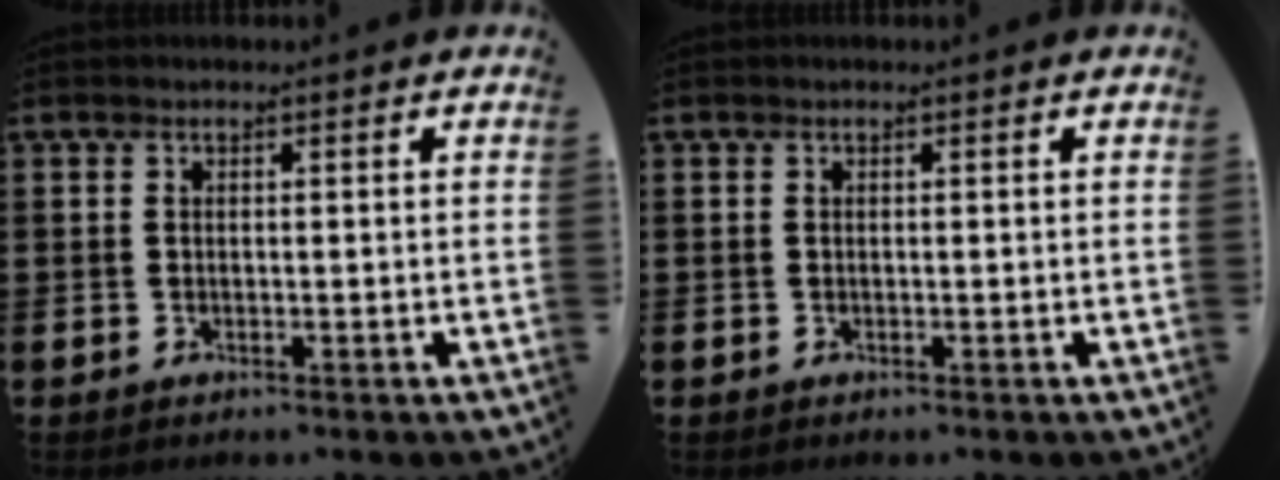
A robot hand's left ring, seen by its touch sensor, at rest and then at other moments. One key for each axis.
{"total": 0.0}